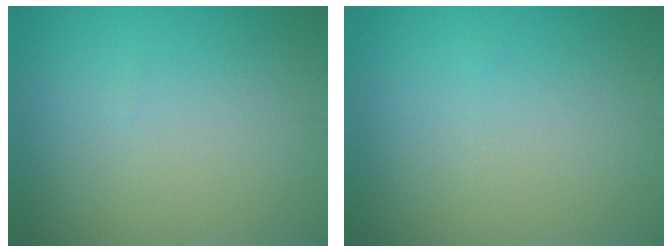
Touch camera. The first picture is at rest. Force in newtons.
{"total": 0.0}